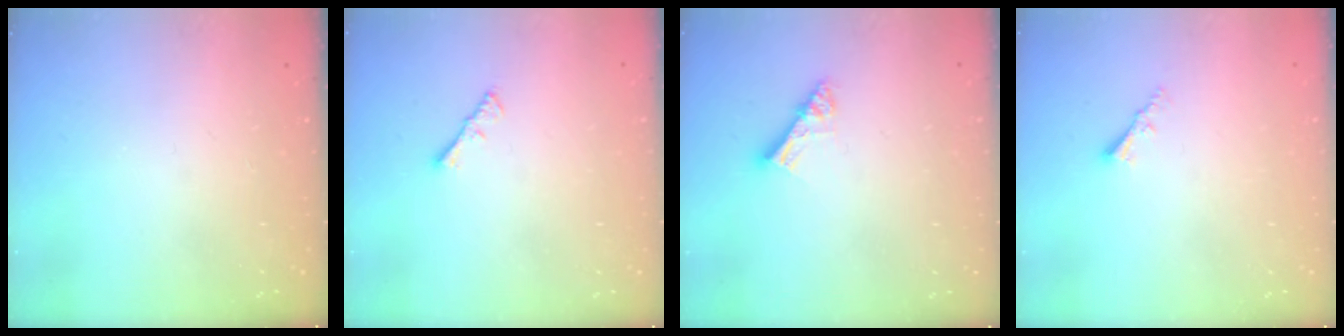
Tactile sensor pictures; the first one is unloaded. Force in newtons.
{"total": 1.3, "press": 1.2, "slide": 0.4}
{"total": 7.2, "press": 7.2, "slide": 0.5}
{"total": 2.2, "press": 2.2, "slide": 0.4}